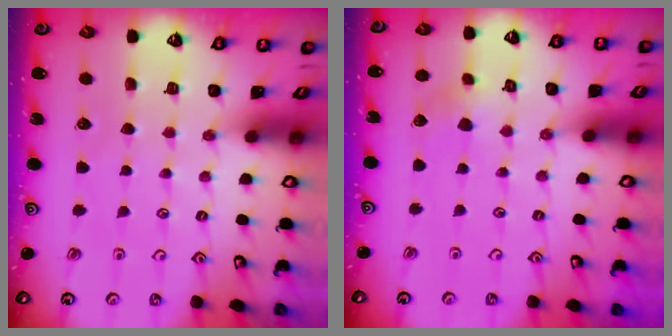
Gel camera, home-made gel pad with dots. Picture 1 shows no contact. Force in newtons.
{"total": 4.0, "press": 4.0, "slide": 0.4}